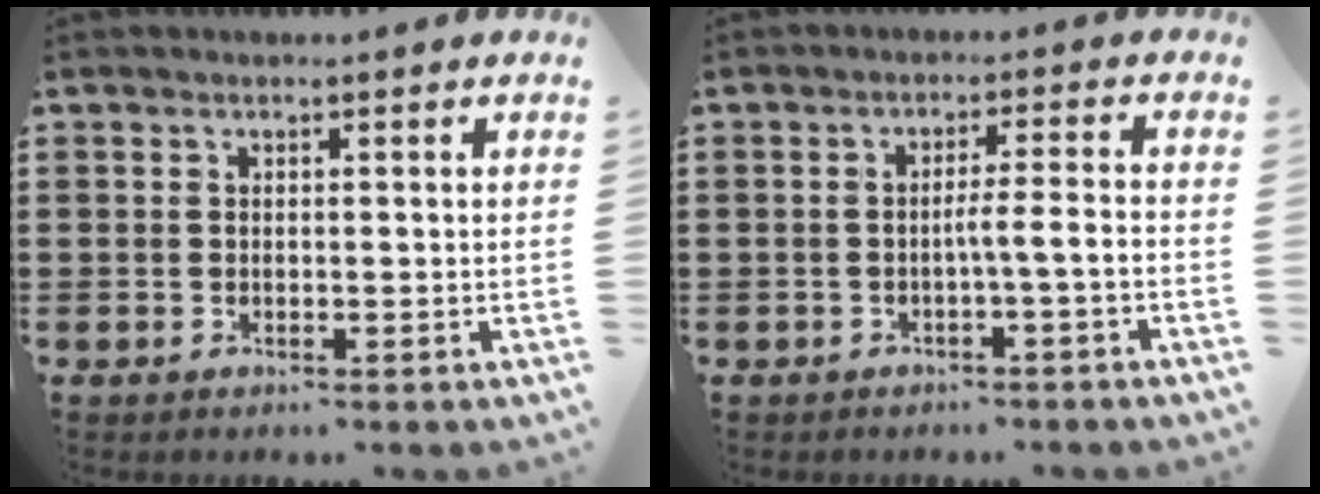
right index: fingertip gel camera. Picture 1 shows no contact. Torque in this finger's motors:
{"motor_torque": [0.90, -0.37, 0.13, 0.09]}